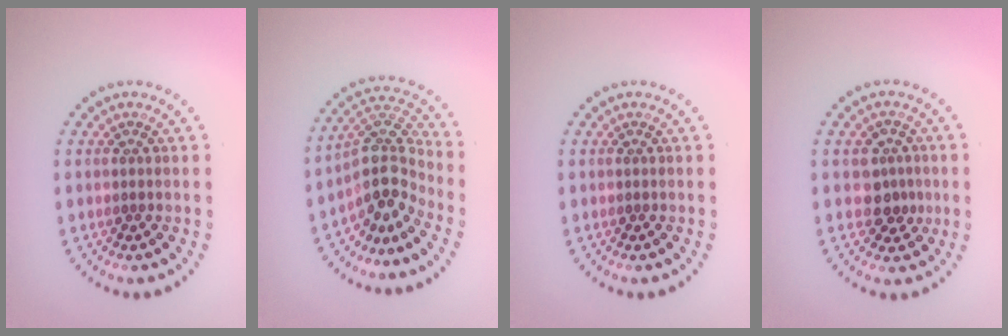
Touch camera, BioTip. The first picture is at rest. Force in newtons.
{"total": 4.3, "press": 3.2, "slide": 2.8}
{"total": 0.0}
{"total": 2.6, "press": 2.4, "slide": 1.0}